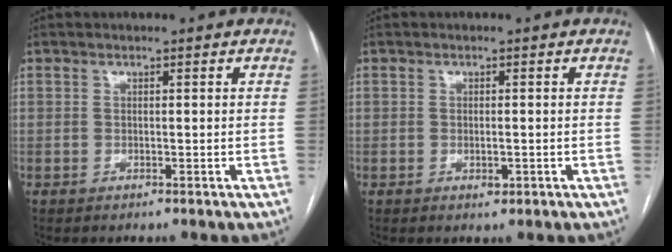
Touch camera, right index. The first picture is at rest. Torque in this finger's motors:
{"motor_torque": [0.21, 0.18, -0.02, 0.02]}